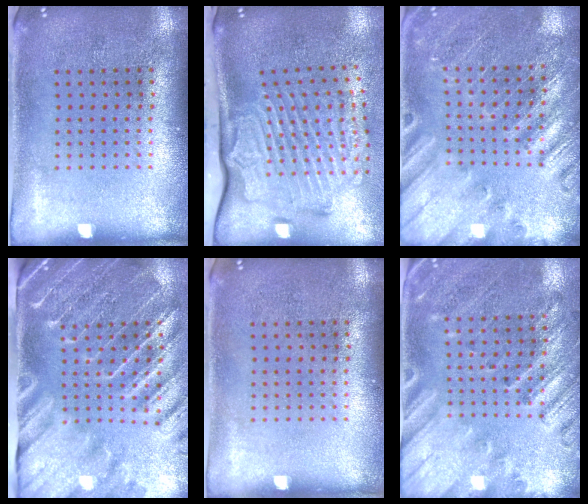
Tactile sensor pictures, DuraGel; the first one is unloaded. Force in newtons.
{"total": 3.5, "press": 2.4, "slide": 2.5}
{"total": 2.4, "press": 2.4, "slide": 0.3}
{"total": 3.9, "press": 3.3, "slide": 2.0}
{"total": 0.0}
{"total": 2.5, "press": 2.0, "slide": 1.5}